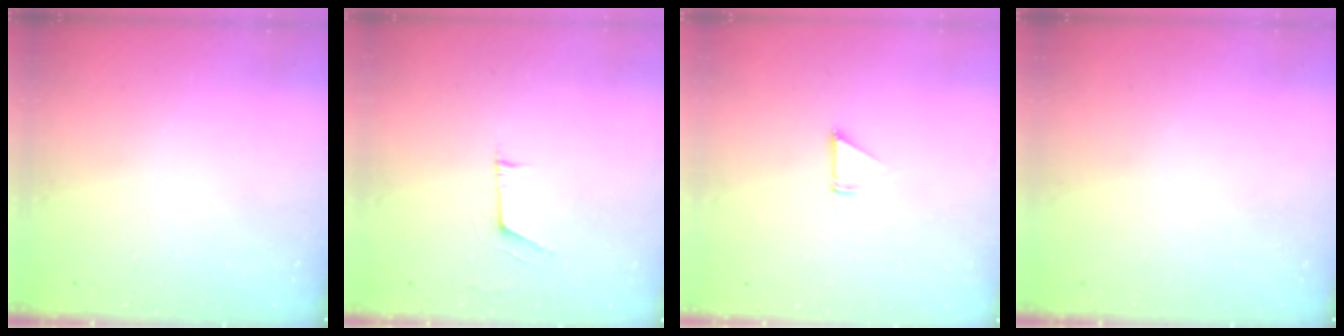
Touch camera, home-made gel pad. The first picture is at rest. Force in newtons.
{"total": 4.4, "press": 4.3, "slide": 0.7}
{"total": 1.5, "press": 1.5, "slide": 0.0}
{"total": 0.0}